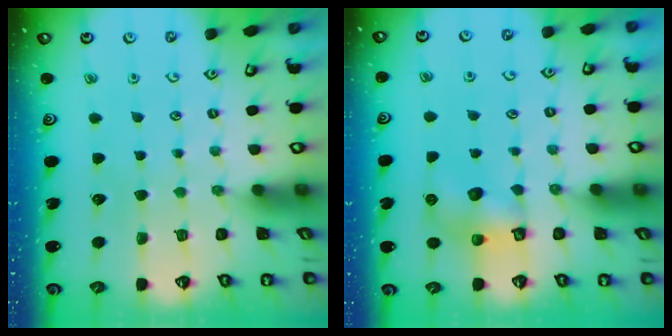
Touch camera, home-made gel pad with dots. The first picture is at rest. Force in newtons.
{"total": 6.6, "press": 6.6, "slide": 0.3}